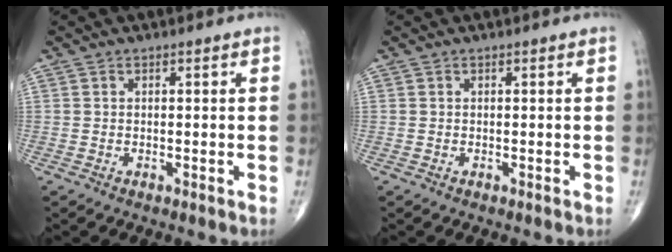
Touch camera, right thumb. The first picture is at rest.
{"total": 0.0}